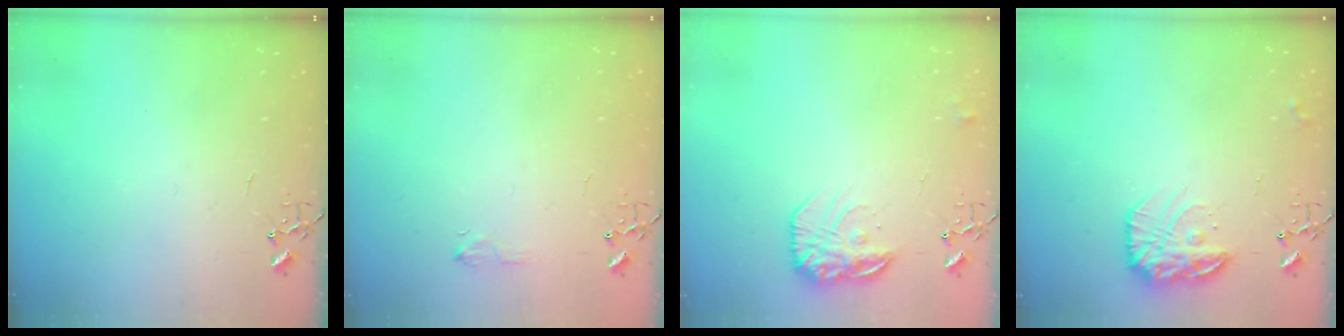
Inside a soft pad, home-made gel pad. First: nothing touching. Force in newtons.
{"total": 5.5, "press": 5.4, "slide": 0.8}
{"total": 15.5, "press": 15.5, "slide": 1.0}
{"total": 15.4, "press": 15.3, "slide": 0.8}